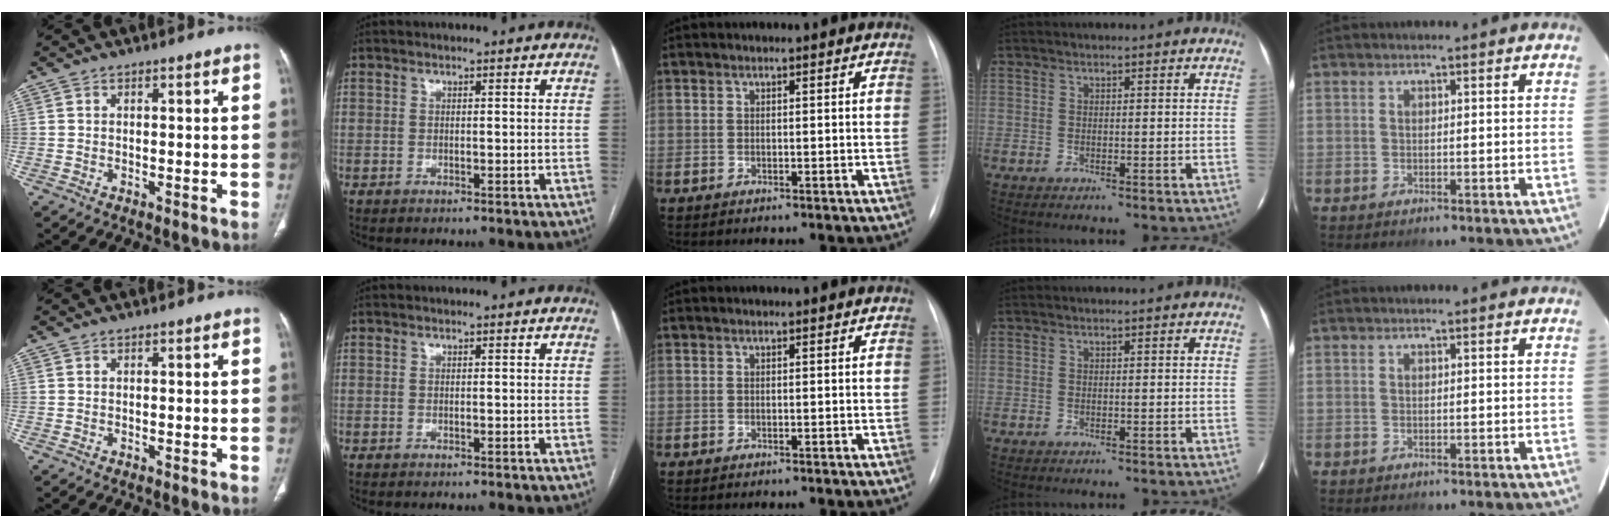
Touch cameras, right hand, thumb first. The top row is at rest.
{}